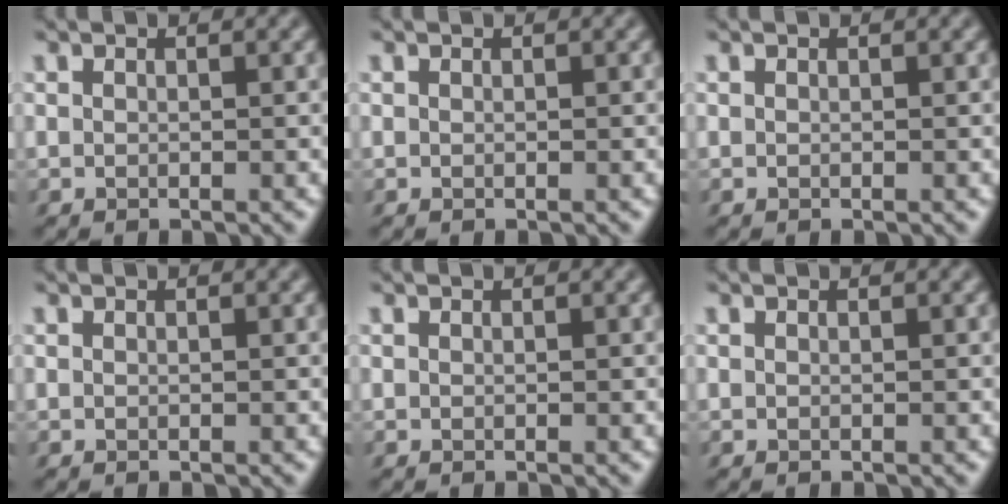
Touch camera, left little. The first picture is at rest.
{"total": 0.0}
{"total": 0.0}
{"total": 0.0}
{"total": 0.0}
{"total": 0.0}